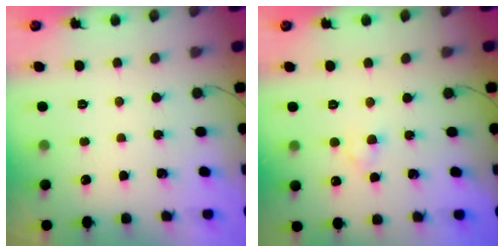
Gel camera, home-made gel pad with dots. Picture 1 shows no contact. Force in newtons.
{"total": 2.2, "press": 2.0, "slide": 1.1}